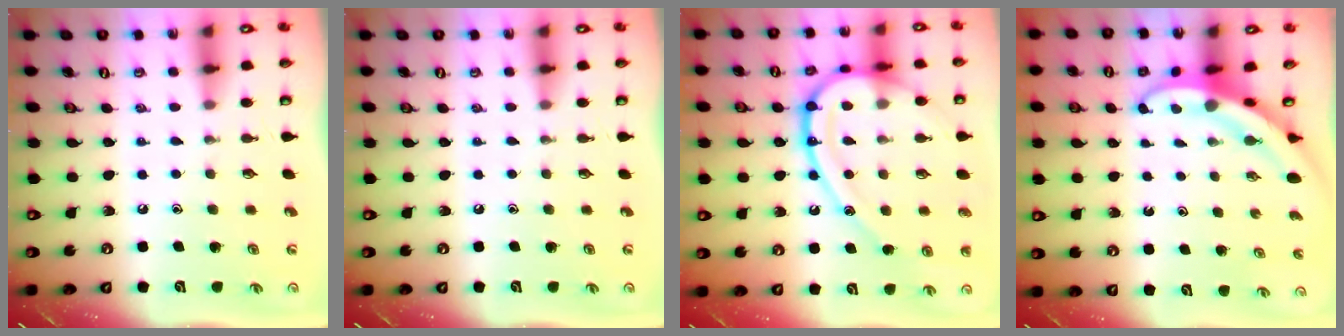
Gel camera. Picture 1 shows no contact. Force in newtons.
{"total": 0.0}
{"total": 23.4, "press": 23.3, "slide": 2.2}
{"total": 3.9, "press": 3.8, "slide": 0.6}